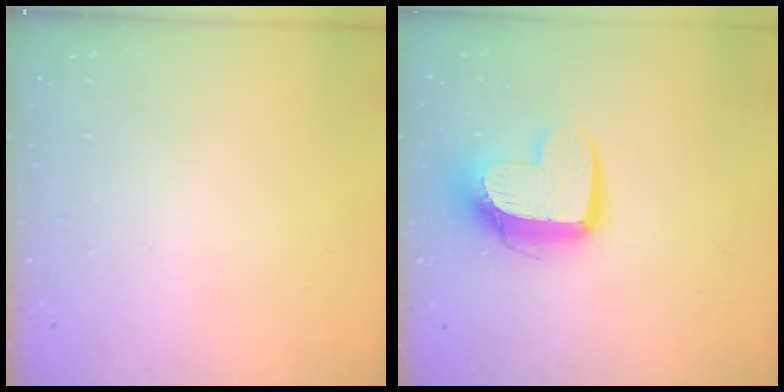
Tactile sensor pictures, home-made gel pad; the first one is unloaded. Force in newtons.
{"total": 12.2, "press": 12.2, "slide": 1.2}